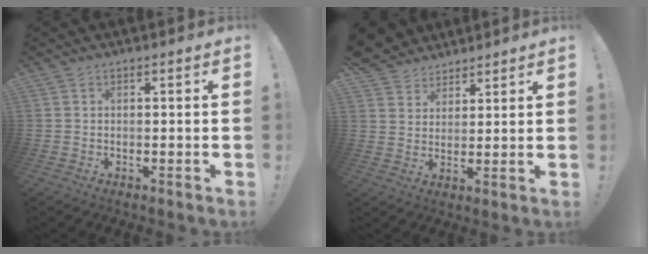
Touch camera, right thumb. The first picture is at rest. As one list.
[{"total": 6.9, "force": [5.2, 4.5, 0.5], "torque": [-0.015, -0.040, 0.104]}]